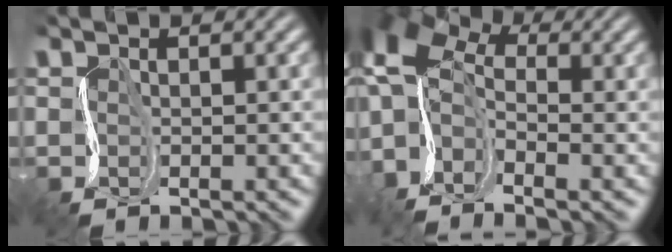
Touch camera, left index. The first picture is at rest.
{"total": 9.3, "force": [-1.2, 5.7, 7.3], "torque": [-0.136, 0.024, -0.029]}